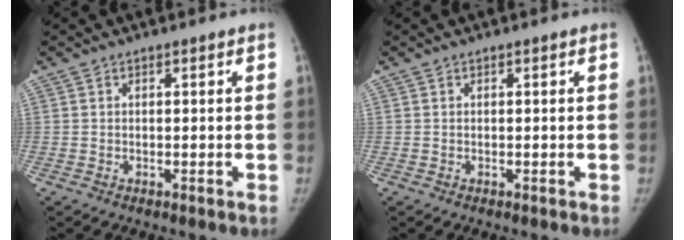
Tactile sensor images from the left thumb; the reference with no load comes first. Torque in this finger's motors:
{"motor_torque": [0.05, 0.02, 0.04, -0.11, 0.02]}